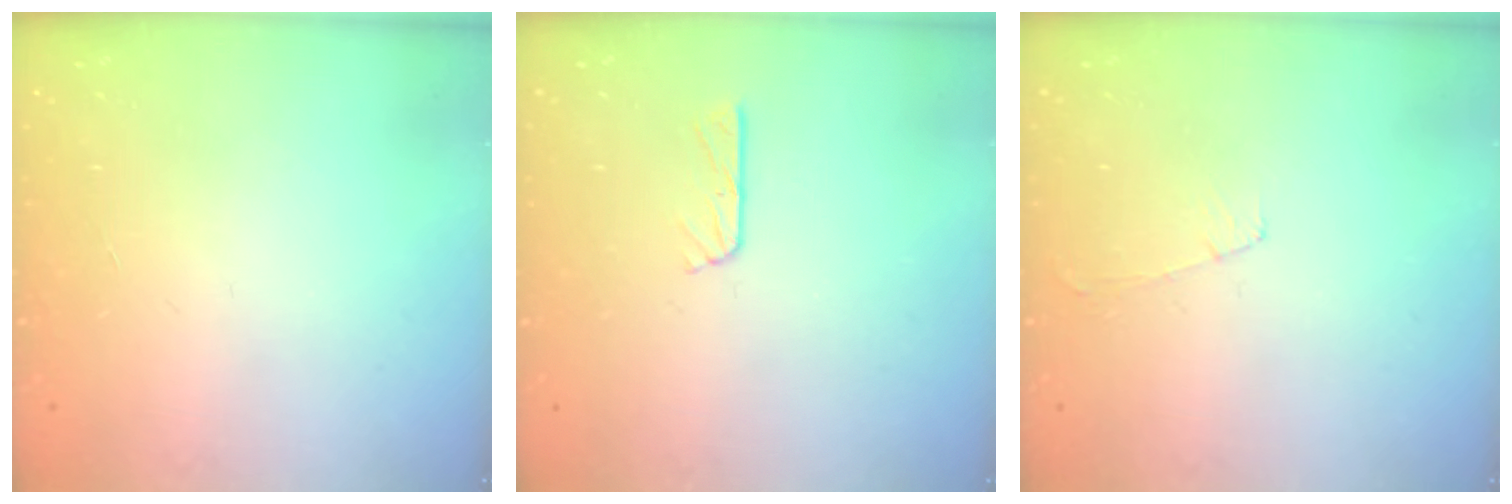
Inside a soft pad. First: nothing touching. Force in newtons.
{"total": 3.7, "press": 3.6, "slide": 0.3}
{"total": 4.0, "press": 3.9, "slide": 0.5}